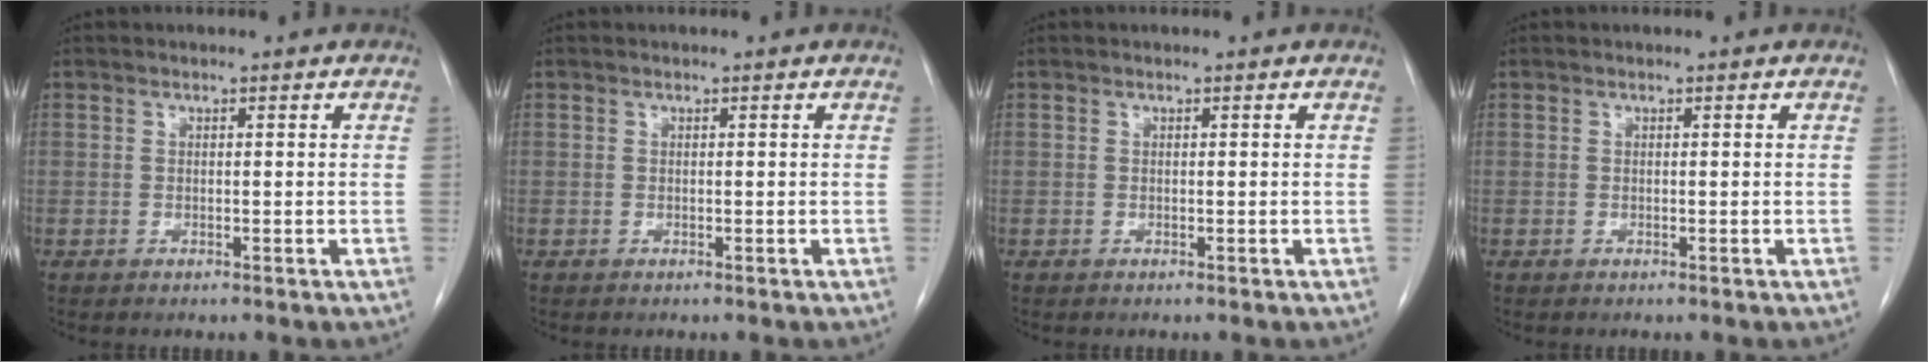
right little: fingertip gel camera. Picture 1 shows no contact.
{"total": 0.0}
{"total": 0.0}
{"total": 0.0}